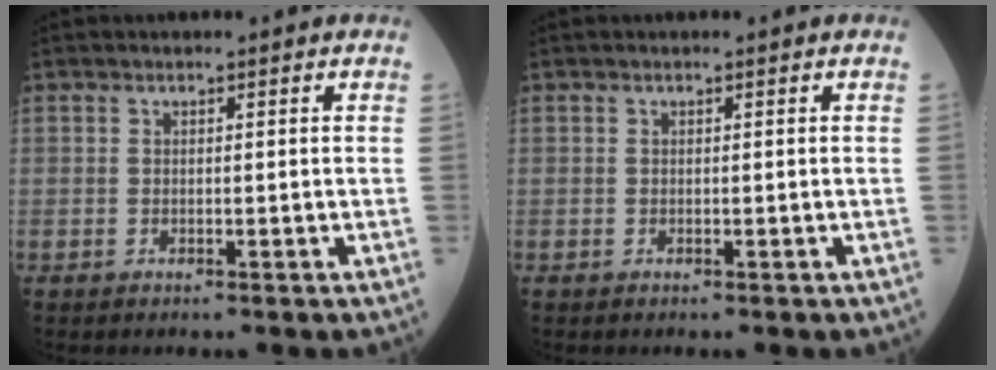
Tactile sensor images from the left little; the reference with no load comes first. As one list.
[{"total": 0.0}]